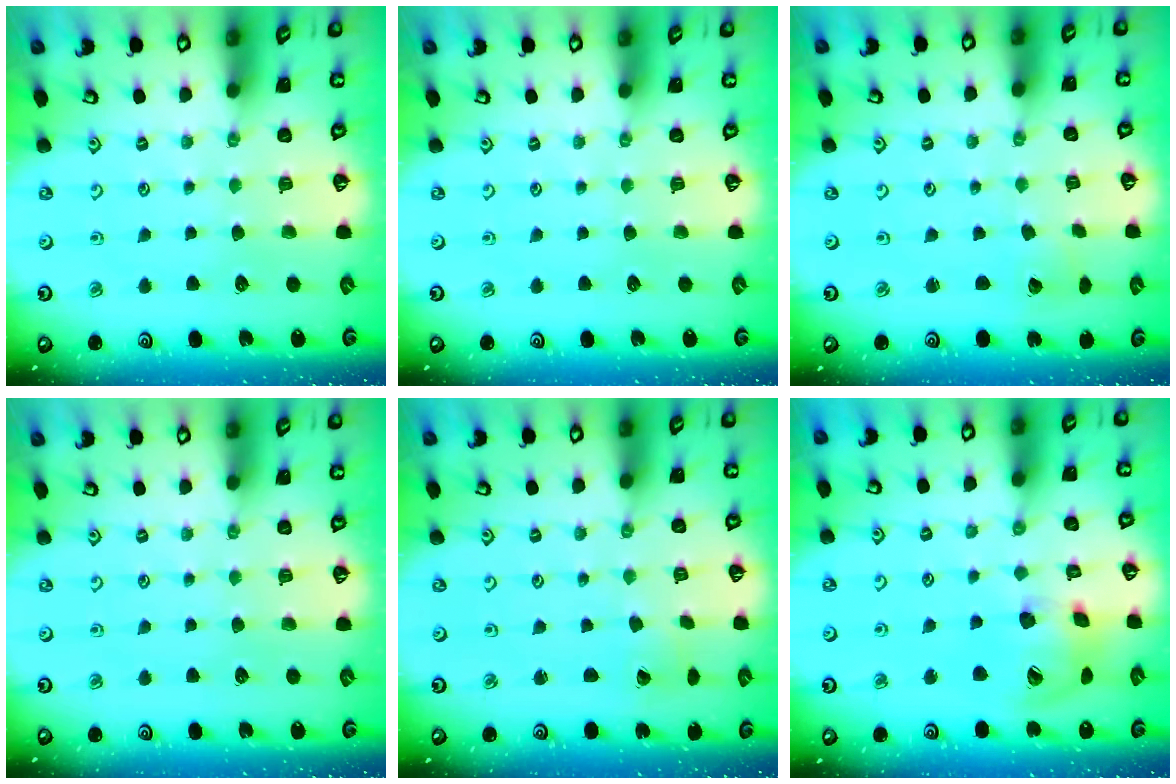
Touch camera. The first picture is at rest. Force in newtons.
{"total": 0.0}
{"total": 2.0, "press": 2.0, "slide": 0.1}
{"total": 0.0}
{"total": 1.7, "press": 1.7, "slide": 0.0}
{"total": 15.6, "press": 15.4, "slide": 2.5}